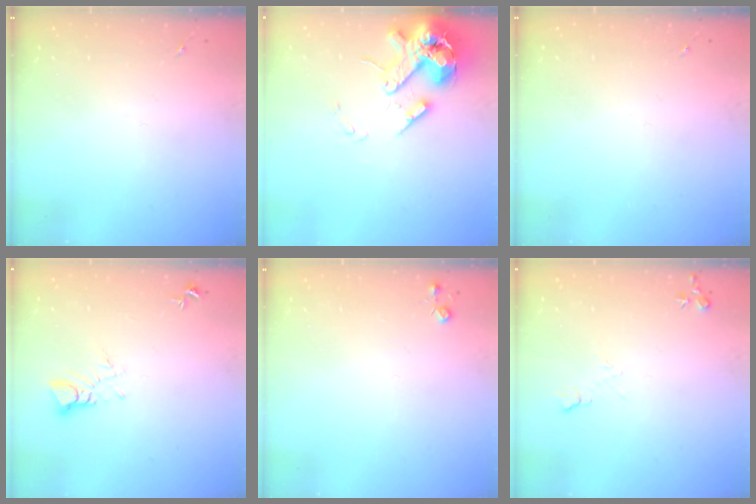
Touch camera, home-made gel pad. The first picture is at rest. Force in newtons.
{"total": 15.3, "press": 15.1, "slide": 2.6}
{"total": 0.0}
{"total": 3.8, "press": 3.7, "slide": 0.2}
{"total": 3.7, "press": 3.7, "slide": 0.5}
{"total": 6.9, "press": 6.8, "slide": 1.0}